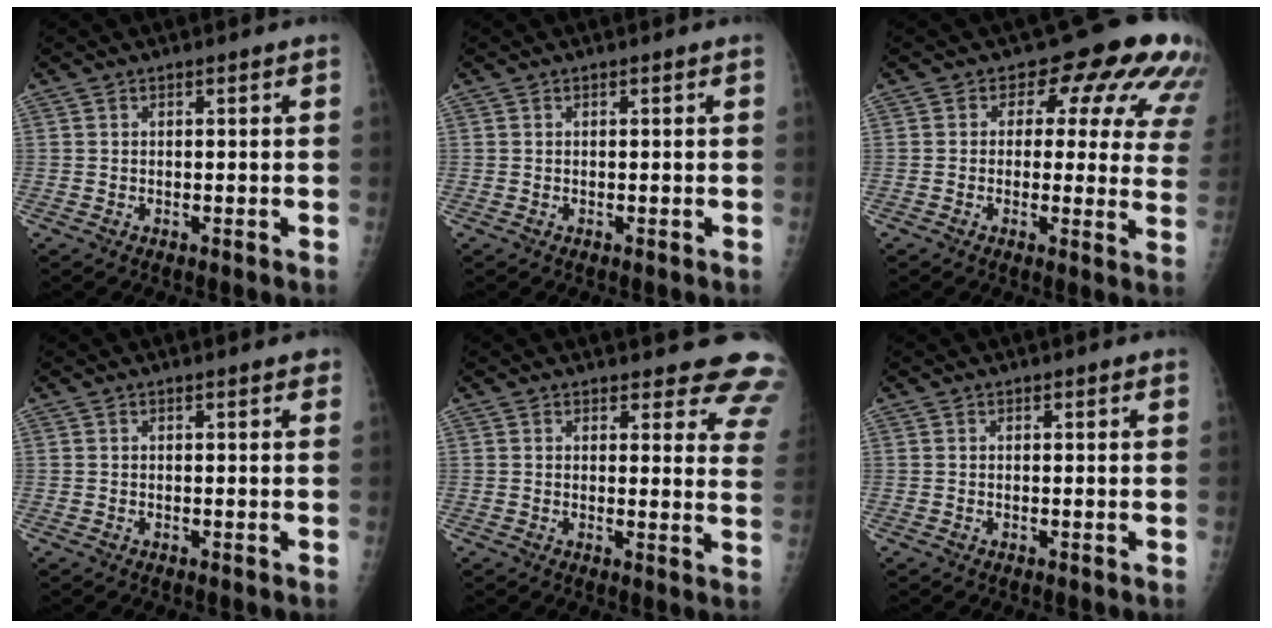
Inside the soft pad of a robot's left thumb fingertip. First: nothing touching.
{"total": 0.0}
{"total": 15.0, "force": [7.3, 8.7, 9.8], "torque": [-0.058, -0.020, 0.056]}
{"total": 1.4, "force": [0.9, 0.4, 0.9], "torque": [-0.011, 0.000, 0.008]}
{"total": 12.4, "force": [11.4, 3.8, 3.1], "torque": [0.022, -0.082, 0.096]}
{"total": 0.5, "force": [0.4, 0.2, 0.3], "torque": [-0.003, -0.002, 0.003]}